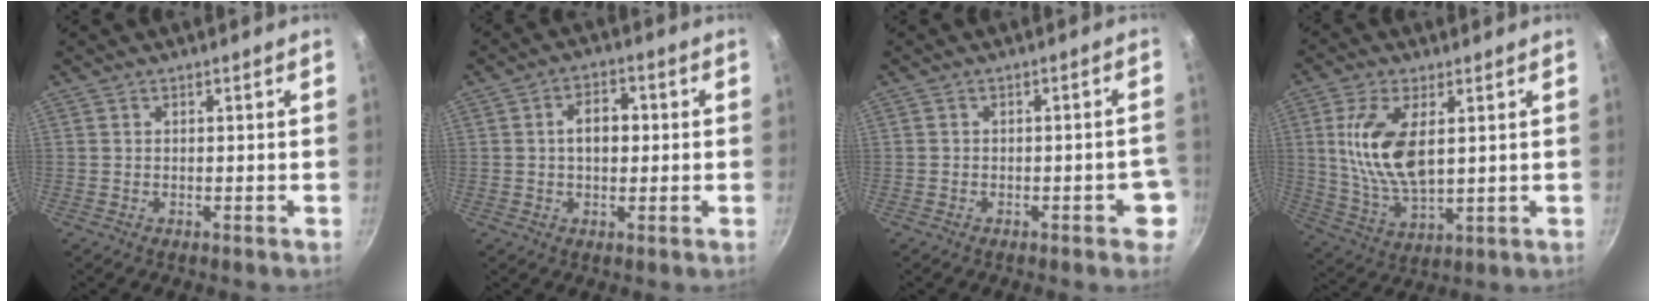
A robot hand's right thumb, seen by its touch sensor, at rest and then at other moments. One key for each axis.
{"total": 5.9, "fx": 0.3, "fy": 3.9, "fz": 4.4, "tx": -0.047, "ty": 0.016, "tz": 0.000}
{"total": 4.5, "fx": -1.8, "fy": 2.2, "fz": 3.5, "tx": -0.017, "ty": 0.025, "tz": -0.019}
{"total": 13.0, "fx": 2.7, "fy": 6.2, "fz": 11.1, "tx": -0.215, "ty": -0.014, "tz": 0.060}